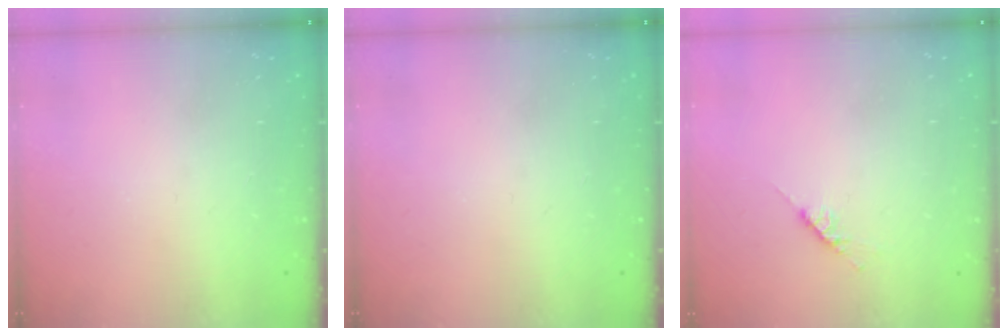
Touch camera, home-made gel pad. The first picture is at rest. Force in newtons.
{"total": 0.0}
{"total": 4.7, "press": 4.6, "slide": 0.5}